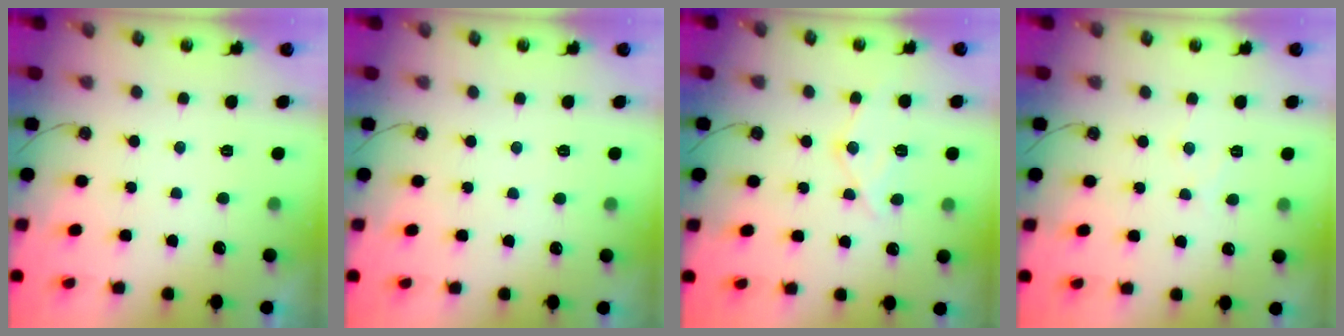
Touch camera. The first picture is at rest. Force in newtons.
{"total": 2.0, "press": 2.0, "slide": 0.4}
{"total": 12.8, "press": 12.7, "slide": 1.2}
{"total": 6.3, "press": 6.3, "slide": 0.8}